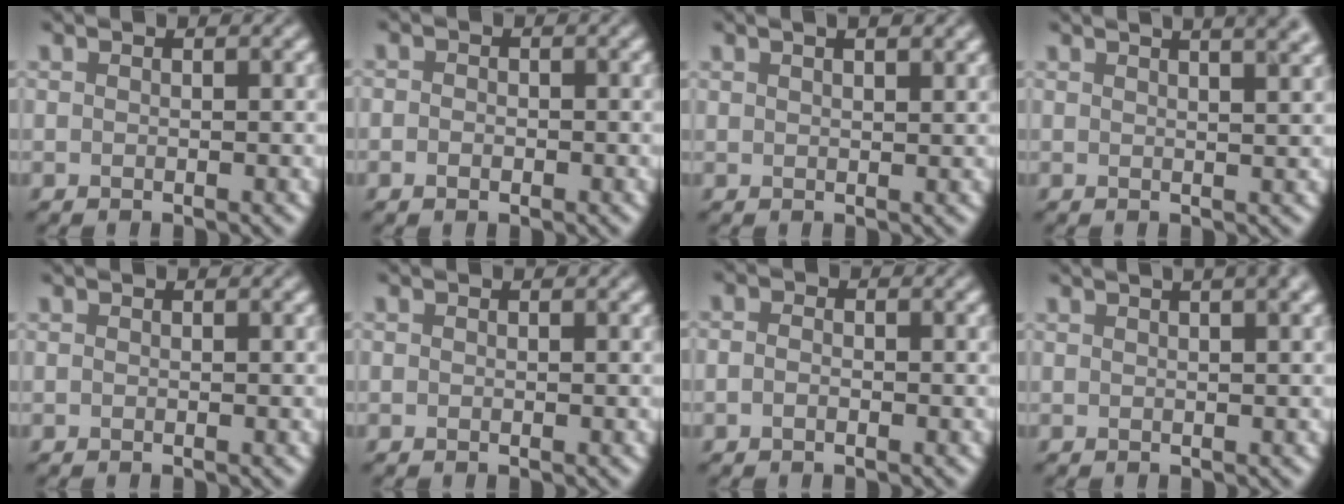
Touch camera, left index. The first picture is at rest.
{"total": 1.2, "force": [-0.3, 1.0, 0.7], "torque": [-0.005, -0.002, -0.012]}
{"total": 2.9, "force": [1.9, 1.0, 1.9], "torque": [-0.010, 0.003, 0.016]}
{"total": 7.4, "force": [4.6, 3.4, 4.8], "torque": [-0.015, 0.055, 0.022]}
{"total": 0.0}
{"total": 0.0}
{"total": 1.2, "force": [-0.3, 0.8, 0.8], "torque": [-0.012, -0.001, -0.016]}
{"total": 4.6, "force": [2.4, 2.0, 3.4], "torque": [-0.014, 0.027, 0.000]}